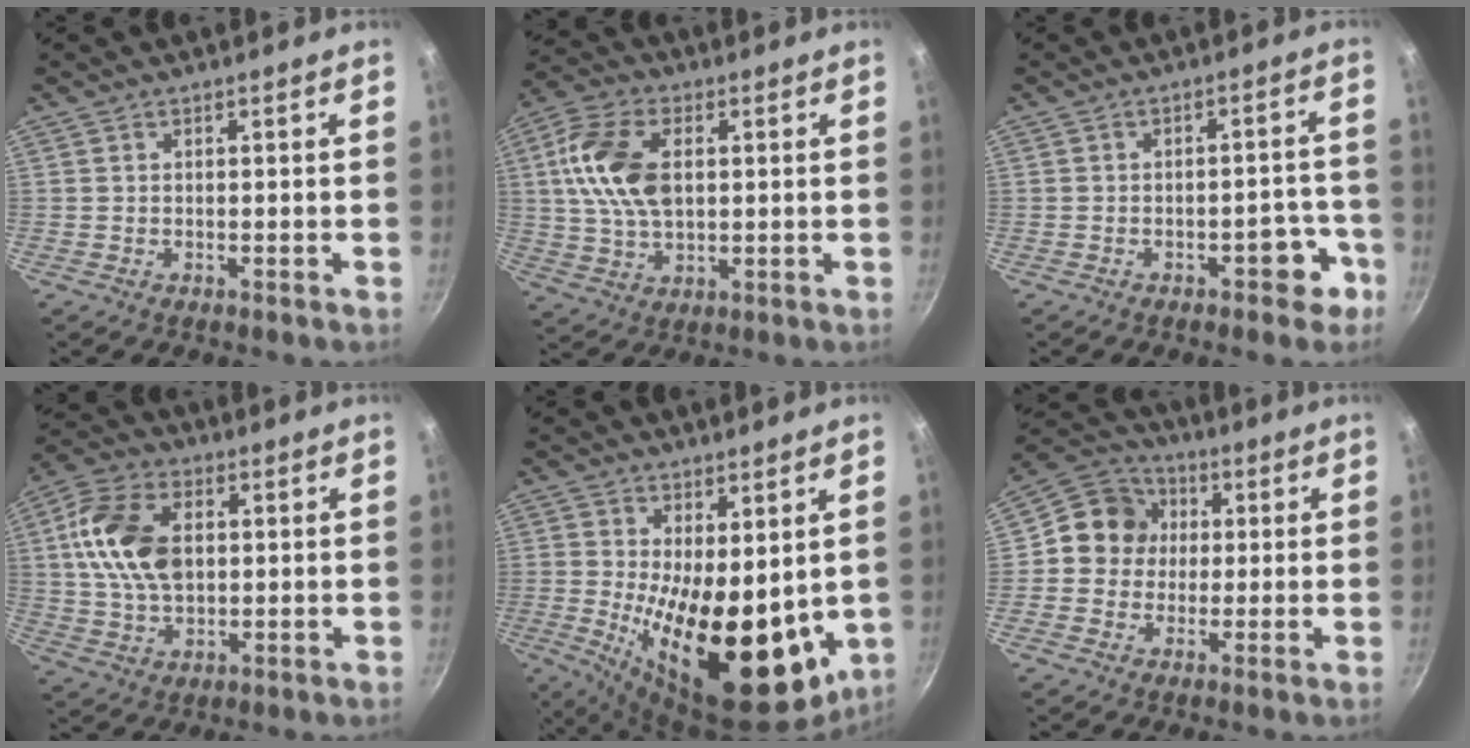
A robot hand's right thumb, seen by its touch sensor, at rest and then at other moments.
{"total": 13.4, "force": [2.3, 8.2, 10.4], "torque": [-0.184, 0.007, 0.035]}
{"total": 6.2, "force": [-3.4, 3.1, 4.2], "torque": [-0.011, 0.040, -0.036]}
{"total": 14.4, "force": [2.3, 9.2, 10.8], "torque": [-0.184, 0.006, 0.034]}
{"total": 20.1, "force": [-0.5, 9.3, 17.8], "torque": [-0.227, -0.036, 0.012]}
{"total": 9.9, "force": [0.9, 9.2, 3.5], "torque": [-0.020, 0.020, -0.009]}